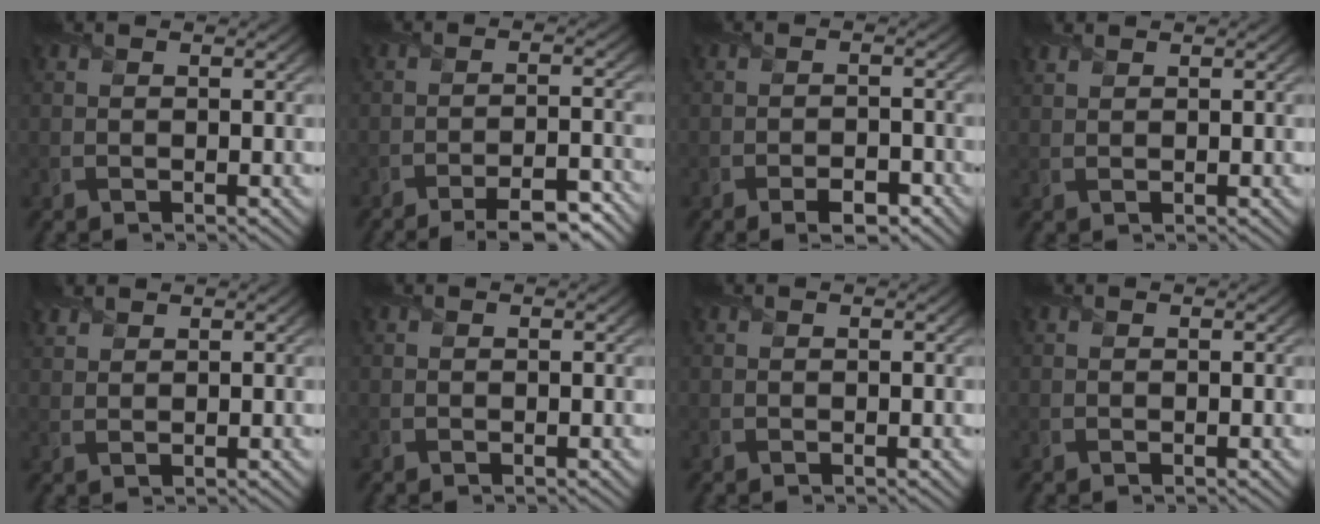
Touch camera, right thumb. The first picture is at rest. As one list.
[{"total": 7.8, "force": [-5.9, 1.7, 4.9], "torque": [-0.075, 0.007, -0.086]}, {"total": 3.3, "force": [-2.0, 1.3, 2.3], "torque": [-0.035, -0.001, -0.032]}, {"total": 1.2, "force": [1.1, 0.2, 0.4], "torque": [-0.016, 0.004, 0.028]}, {"total": 1.9, "force": [1.7, 0.6, 0.7], "torque": [-0.019, 0.005, 0.041]}, {"total": 0.0}, {"total": 0.0}, {"total": 0.0}]